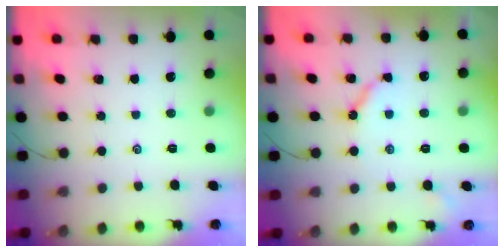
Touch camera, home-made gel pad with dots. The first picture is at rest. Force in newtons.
{"total": 5.8, "press": 5.8, "slide": 0.7}